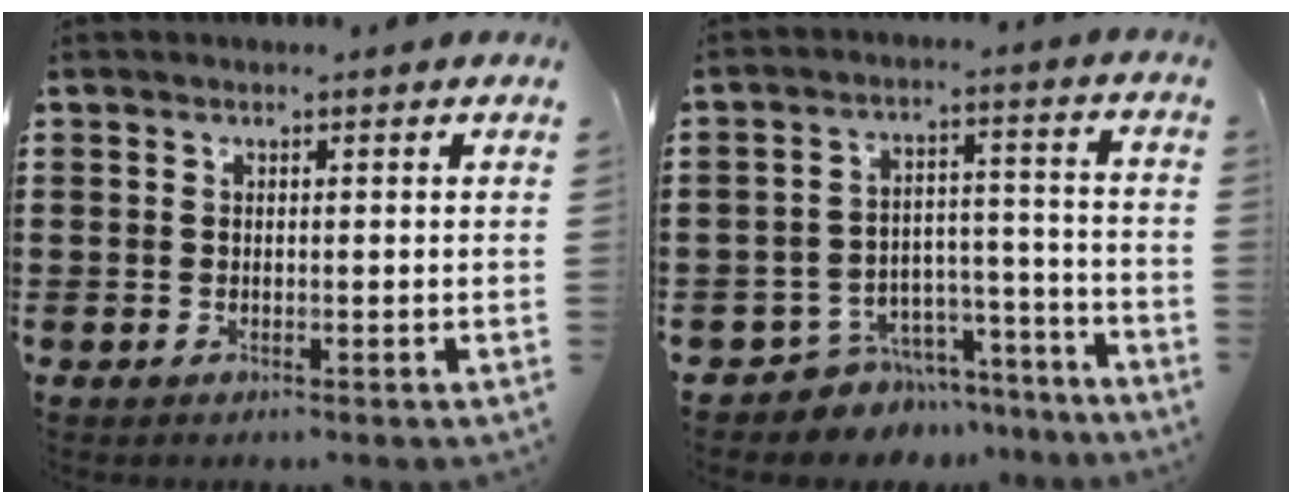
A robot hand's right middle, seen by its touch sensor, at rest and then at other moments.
{"total": 6.2, "force": [-5.8, 2.4, 0.2], "torque": [-0.006, 0.022, -0.113]}